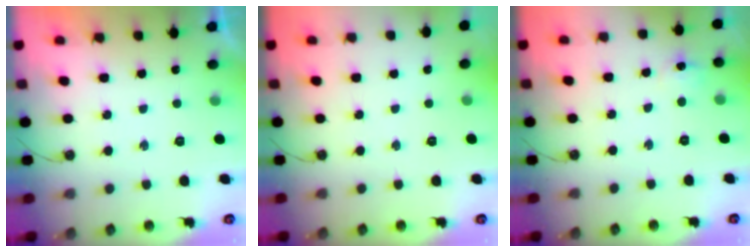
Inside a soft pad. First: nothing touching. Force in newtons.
{"total": 0.0}
{"total": 7.4, "press": 7.3, "slide": 0.8}